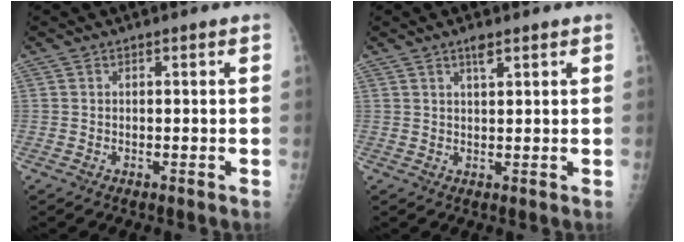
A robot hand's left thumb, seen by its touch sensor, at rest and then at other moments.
{"total": 2.5, "force": [1.6, 0.7, 1.8], "torque": [-0.026, -0.007, 0.028]}